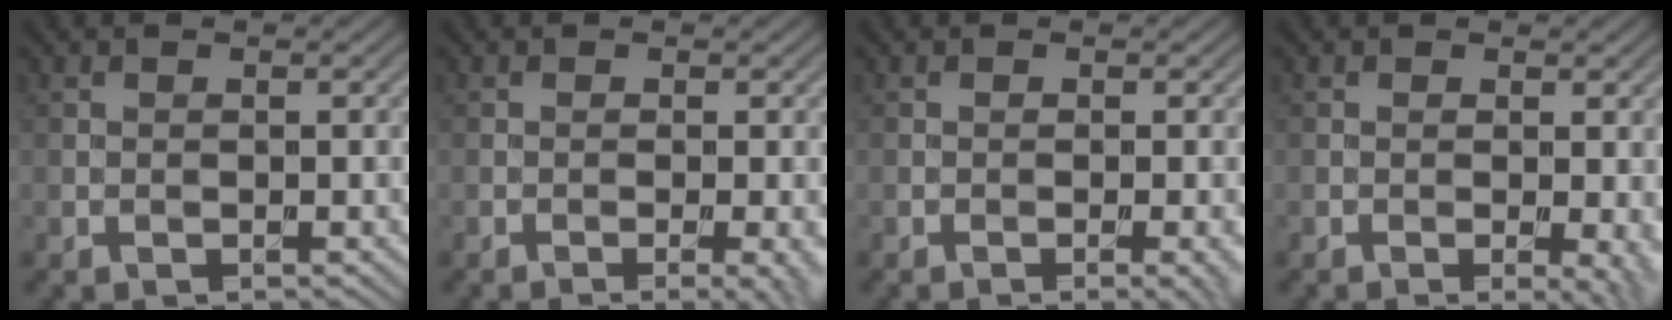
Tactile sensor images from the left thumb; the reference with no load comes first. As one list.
[{"total": 3.0, "force": [-0.9, 0.5, 2.9], "torque": [-0.043, -0.002, -0.015]}, {"total": 2.1, "force": [-0.7, 0.3, 2.0], "torque": [-0.029, 0.000, -0.014]}, {"total": 3.2, "force": [-0.4, 0.7, 3.1], "torque": [-0.042, -0.007, -0.007]}]